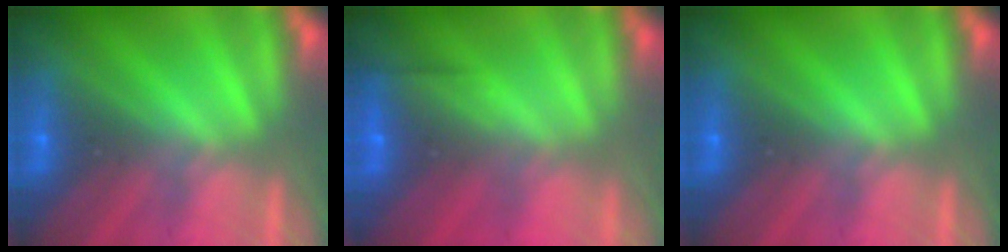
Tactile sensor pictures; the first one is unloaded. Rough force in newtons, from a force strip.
{"total": 2.5}
{"total": 0.0}